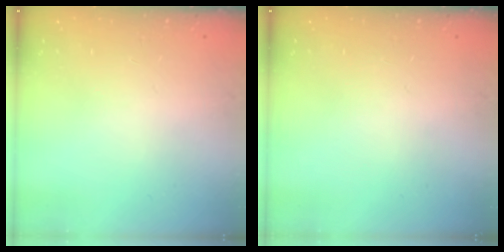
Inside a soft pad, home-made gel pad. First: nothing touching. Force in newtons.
{"total": 0.0}